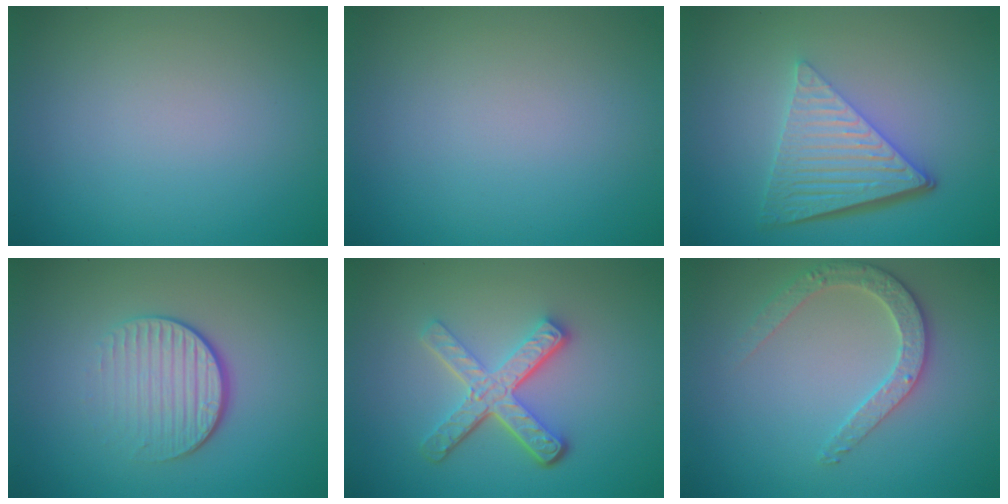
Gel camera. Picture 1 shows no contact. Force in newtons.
{"total": 0.0}
{"total": 6.5, "press": 4.4, "slide": 4.8}
{"total": 4.0, "press": 2.6, "slide": 3.1}
{"total": 5.1, "press": 3.5, "slide": 3.7}
{"total": 2.7, "press": 2.7, "slide": 0.3}